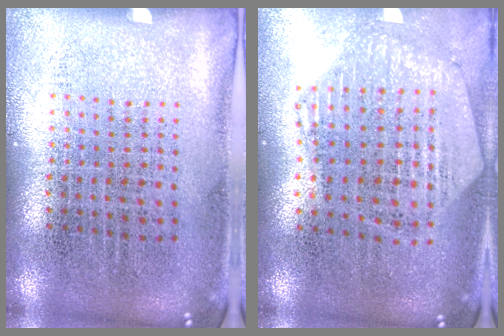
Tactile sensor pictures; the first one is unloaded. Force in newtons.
{"total": 1.1, "press": 1.1, "slide": 0.3}